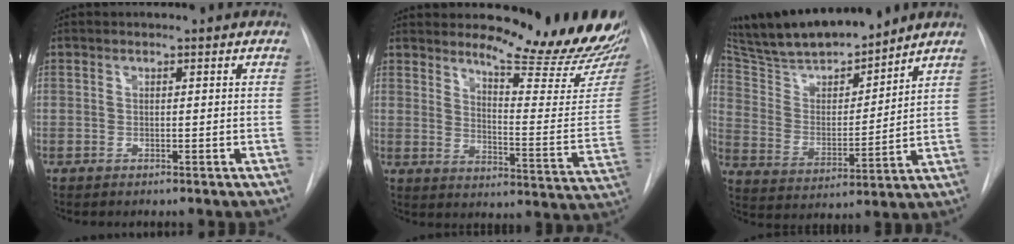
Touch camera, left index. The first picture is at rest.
{"total": 18.8, "force": [17.1, 2.3, 7.4], "torque": [-0.093, -0.111, 0.208]}
{"total": 18.3, "force": [16.4, 2.8, 7.6], "torque": [-0.136, 0.008, 0.289]}